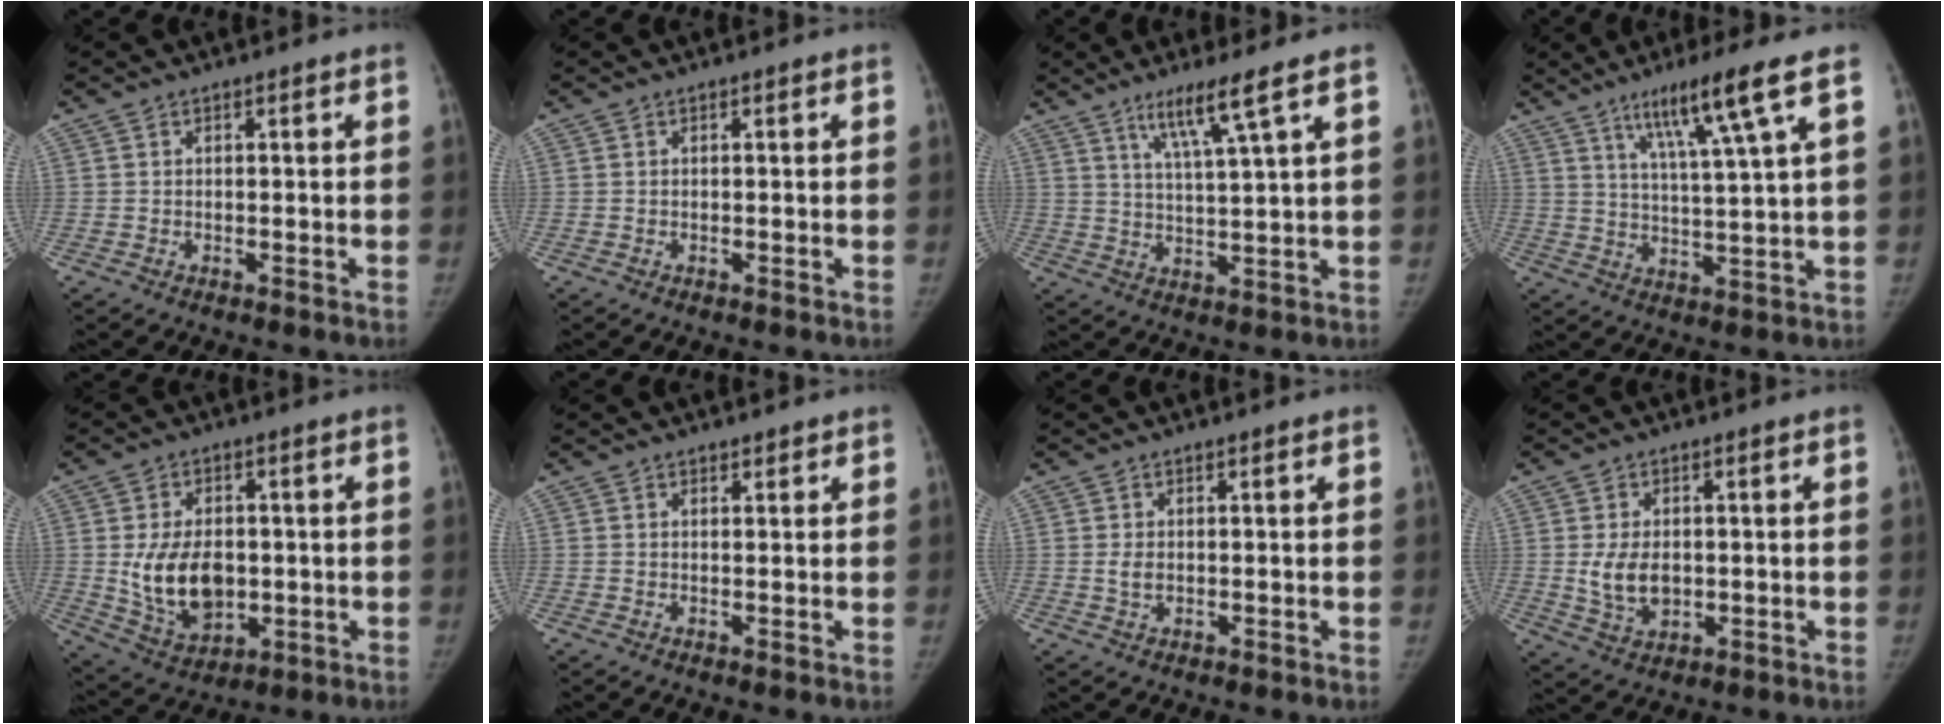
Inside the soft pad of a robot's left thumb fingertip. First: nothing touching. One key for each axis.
{"total": 0.0}
{"total": 7.4, "fx": 4.5, "fy": -0.6, "fz": 5.8, "tx": -0.110, "ty": -0.030, "tz": 0.089}
{"total": 11.4, "fx": 6.1, "fy": -0.5, "fz": 9.6, "tx": -0.166, "ty": -0.027, "tz": 0.106}
{"total": 12.7, "fx": -0.4, "fy": 8.6, "fz": 9.4, "tx": -0.137, "ty": -0.009, "tz": 0.010}
{"total": 1.1, "fx": 0.9, "fy": 0.7, "fz": 0.1, "tx": 0.013, "ty": -0.006, "tz": 0.008}
{"total": 2.2, "fx": 0.1, "fy": 1.6, "fz": 1.5, "tx": -0.026, "ty": -0.003, "tz": 0.004}
{"total": 6.9, "fx": 0.0, "fy": 4.7, "fz": 5.0, "tx": -0.081, "ty": -0.009, "tz": 0.010}